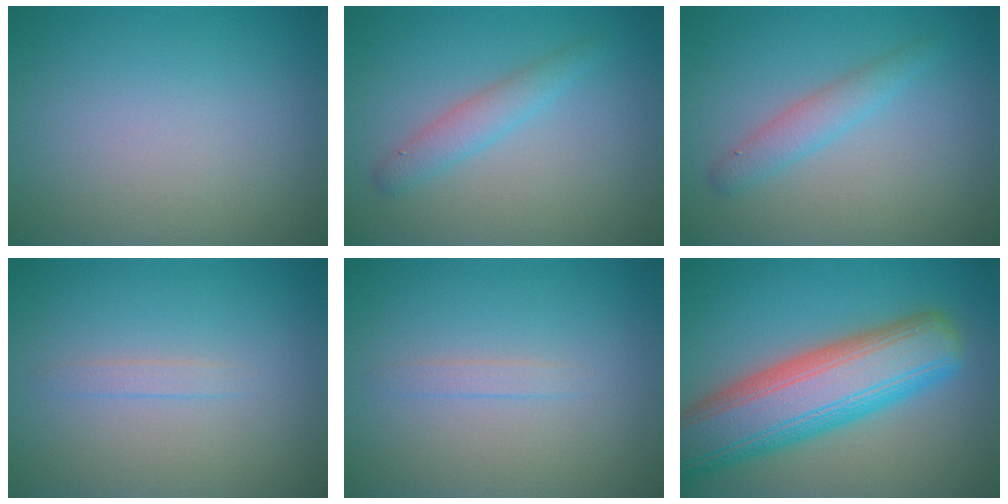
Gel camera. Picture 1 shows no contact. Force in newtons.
{"total": 1.3, "press": 1.3, "slide": 0.2}
{"total": 1.3, "press": 1.3, "slide": 0.2}
{"total": 0.9, "press": 0.8, "slide": 0.1}
{"total": 0.9, "press": 0.8, "slide": 0.1}
{"total": 10.8, "press": 10.8, "slide": 0.4}